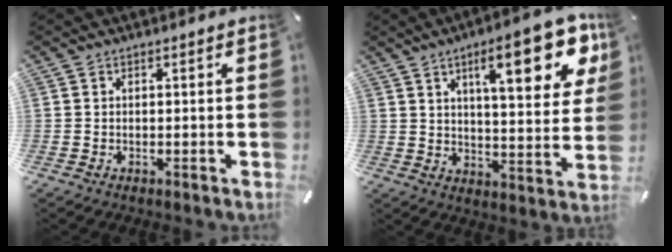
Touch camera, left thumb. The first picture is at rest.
{"total": 18.7, "force": [8.9, 6.4, 15.1], "torque": [-0.210, -0.036, 0.132]}